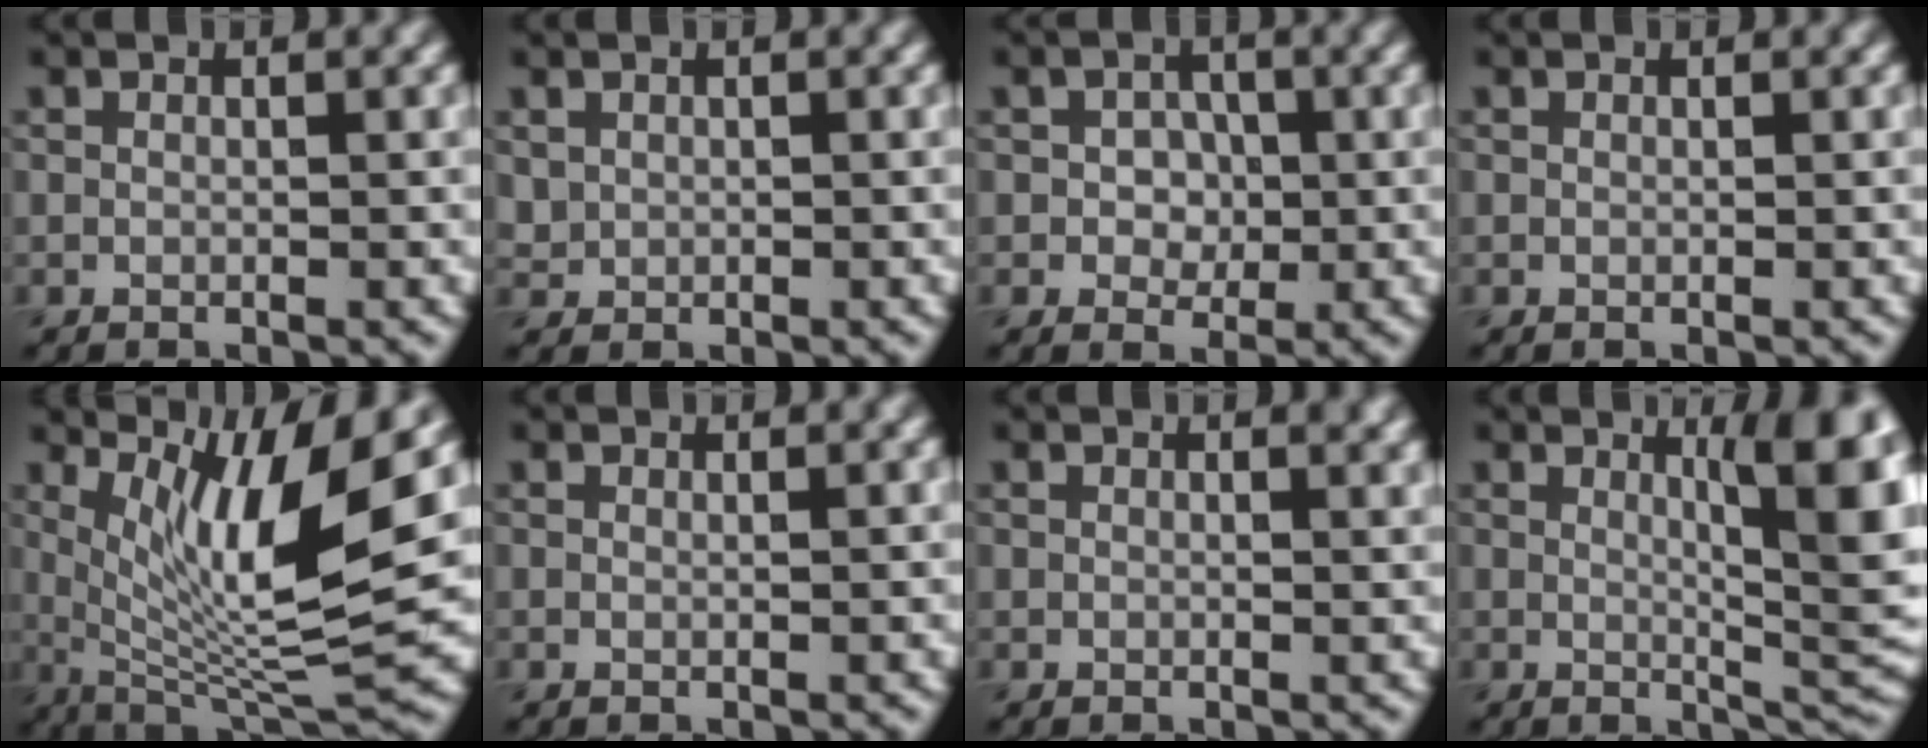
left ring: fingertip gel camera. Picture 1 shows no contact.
{"total": 0.9, "force": [0.3, 0.8, 0.2], "torque": [-0.001, -0.003, 0.010]}
{"total": 2.4, "force": [-0.1, 2.0, 1.4], "torque": [-0.019, 0.000, -0.006]}
{"total": 0.0}
{"total": 10.6, "force": [3.0, 2.5, 9.8], "torque": [-0.156, -0.012, 0.060]}
{"total": 0.6, "force": [0.4, 0.2, 0.4], "torque": [0.002, -0.002, 0.003]}
{"total": 1.1, "force": [0.9, 0.2, 0.5], "torque": [-0.004, -0.001, 0.014]}
{"total": 8.2, "force": [2.2, 2.2, 7.6], "torque": [-0.086, -0.004, 0.037]}